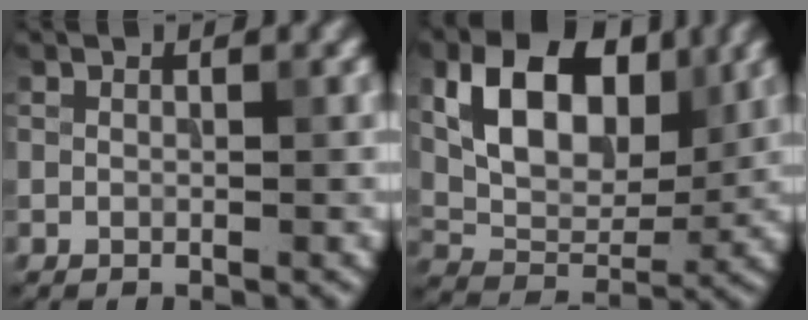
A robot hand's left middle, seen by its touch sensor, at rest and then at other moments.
{"total": 9.4, "force": [3.2, 5.9, 6.6], "torque": [-0.116, -0.004, 0.055]}